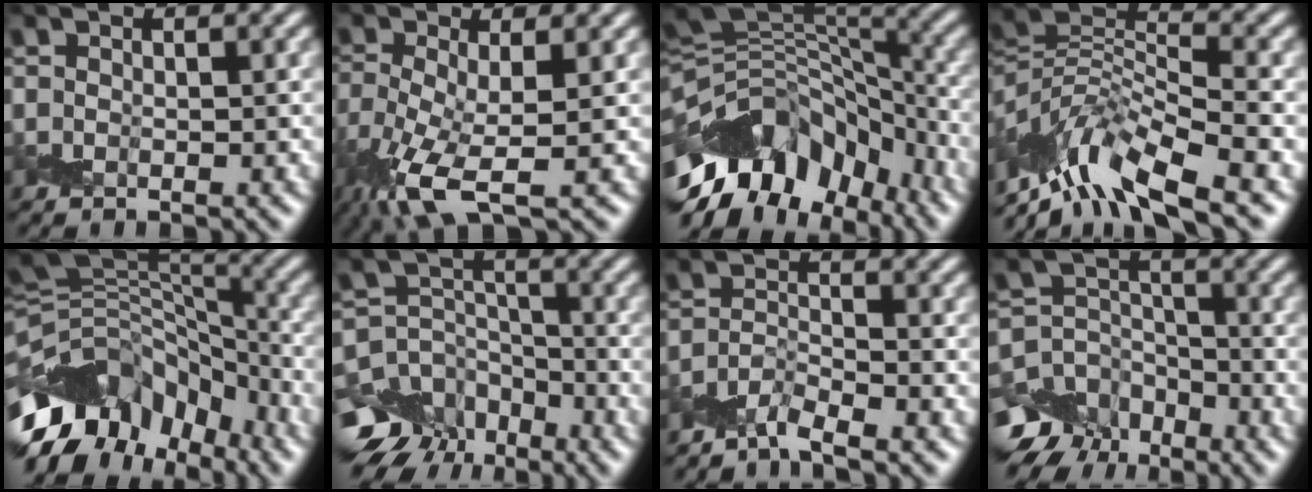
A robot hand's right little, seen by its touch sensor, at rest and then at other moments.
{"total": 7.3, "force": [-3.0, 2.2, 6.3], "torque": [-0.147, -0.018, -0.062]}
{"total": 11.3, "force": [-6.4, 6.1, 7.0], "torque": [-0.131, 0.027, -0.122]}
{"total": 8.9, "force": [-6.5, 2.0, 5.9], "torque": [-0.094, 0.007, -0.134]}
{"total": 12.3, "force": [-7.7, 6.6, 6.9], "torque": [-0.130, 0.041, -0.140]}
{"total": 10.3, "force": [-6.8, 7.3, 2.6], "torque": [-0.052, -0.027, -0.121]}
{"total": 2.6, "force": [-2.5, -0.4, 0.5], "torque": [-0.012, -0.001, -0.057]}
{"total": 8.6, "force": [-5.8, 6.0, 2.2], "torque": [-0.033, -0.018, -0.112]}